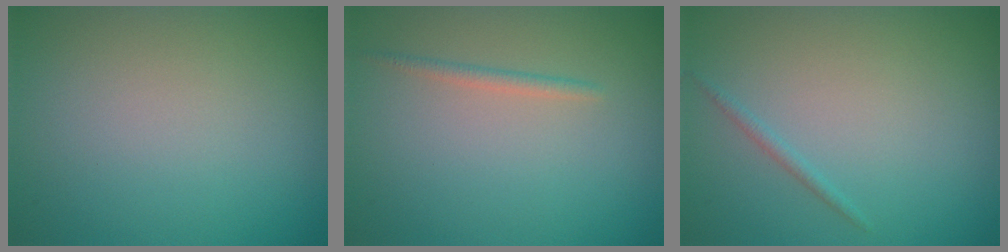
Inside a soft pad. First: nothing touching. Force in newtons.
{"total": 1.0, "press": 1.0, "slide": 0.0}
{"total": 0.7, "press": 0.7, "slide": 0.1}